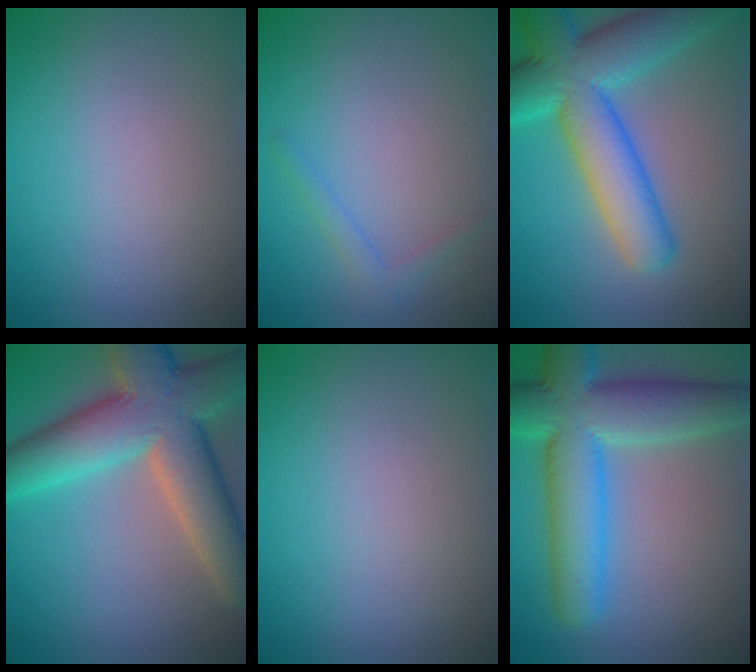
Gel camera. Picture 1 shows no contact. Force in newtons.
{"total": 1.3, "press": 1.3, "slide": 0.1}
{"total": 10.0, "press": 10.0, "slide": 0.8}
{"total": 11.2, "press": 11.2, "slide": 1.0}
{"total": 0.0}
{"total": 10.0, "press": 10.0, "slide": 0.3}